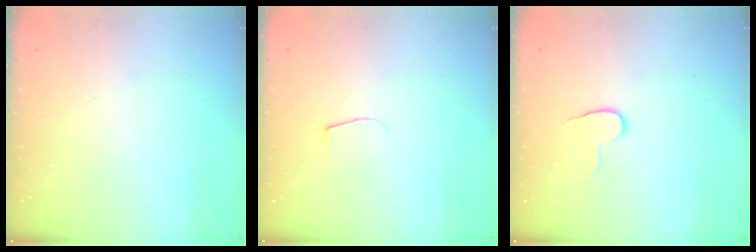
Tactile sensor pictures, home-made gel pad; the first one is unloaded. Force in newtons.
{"total": 4.3, "press": 4.3, "slide": 0.5}
{"total": 4.3, "press": 4.3, "slide": 0.4}